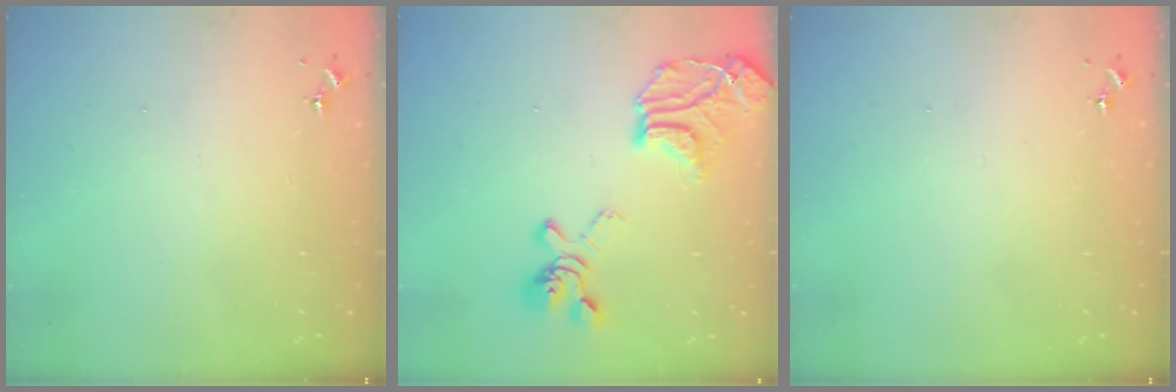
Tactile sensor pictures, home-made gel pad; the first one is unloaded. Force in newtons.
{"total": 20.9, "press": 20.8, "slide": 2.0}
{"total": 0.0}